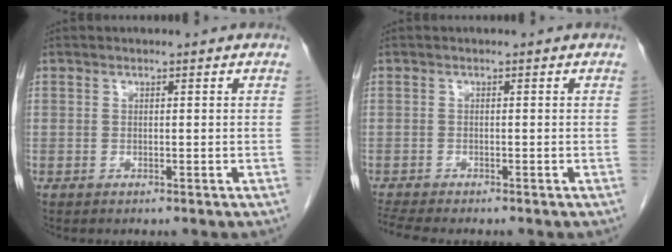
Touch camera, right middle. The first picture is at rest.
{"total": 3.9, "force": [-3.5, 0.1, 1.7], "torque": [-0.031, -0.012, -0.062]}